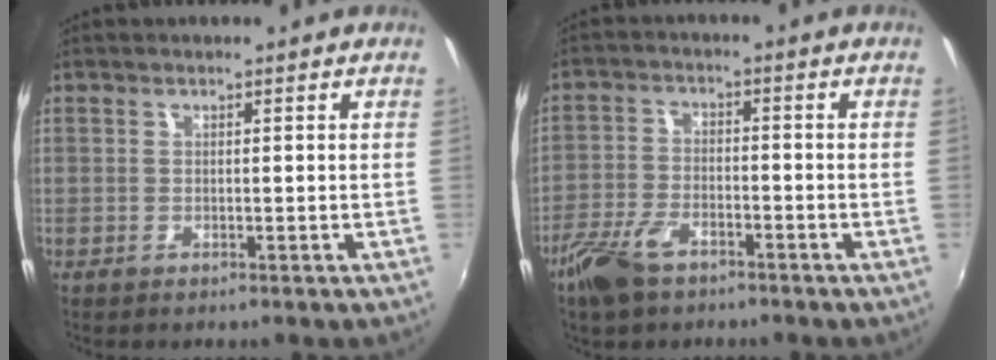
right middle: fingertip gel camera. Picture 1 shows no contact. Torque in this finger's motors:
{"motor_torque": [1.06, -1.04, 0.40, 0.11]}